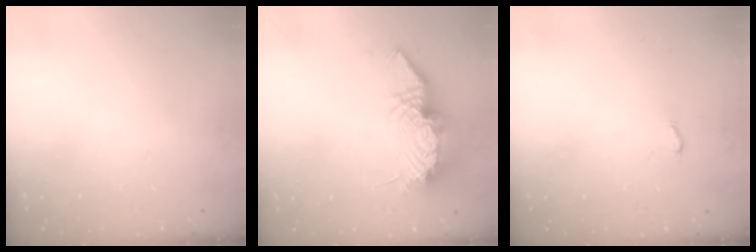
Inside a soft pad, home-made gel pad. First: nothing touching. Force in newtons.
{"total": 12.4, "press": 12.3, "slide": 1.0}
{"total": 12.3, "press": 4.2, "slide": 11.6}